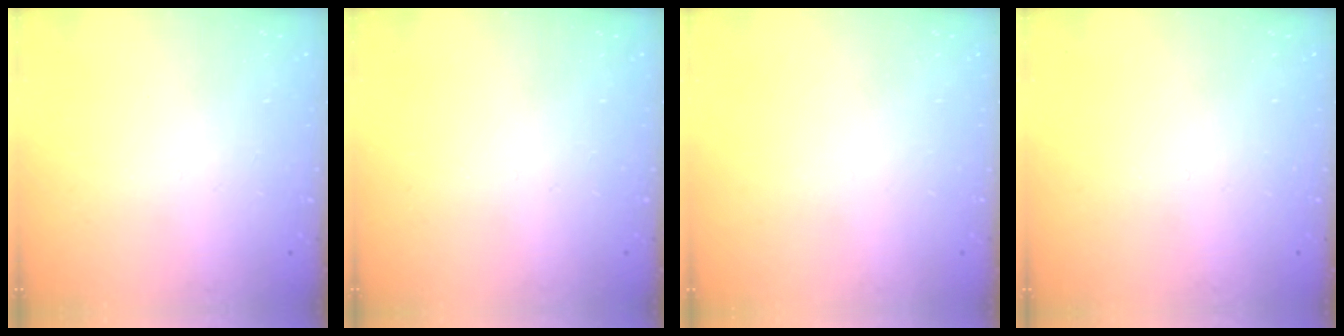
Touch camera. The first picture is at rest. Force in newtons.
{"total": 0.0}
{"total": 0.0}
{"total": 0.0}